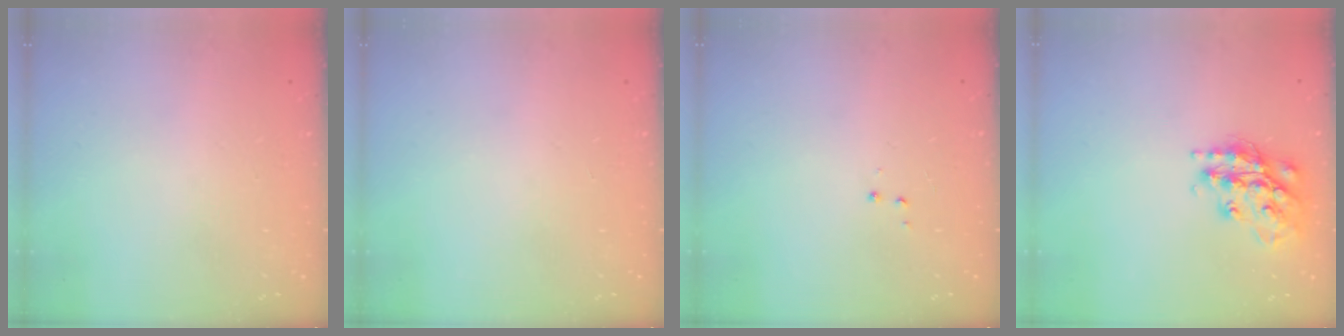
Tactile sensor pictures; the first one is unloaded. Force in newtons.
{"total": 0.0}
{"total": 2.9, "press": 2.8, "slide": 0.4}
{"total": 17.4, "press": 17.4, "slide": 1.4}